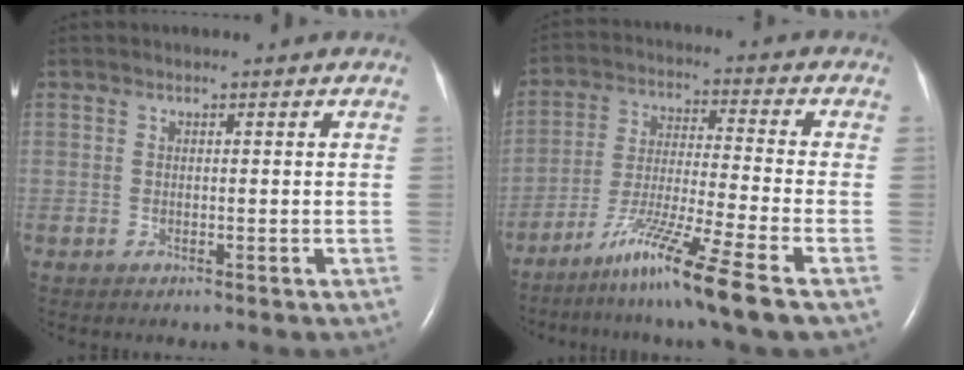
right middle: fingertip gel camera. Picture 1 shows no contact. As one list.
[{"total": 11.6, "force": [-7.9, -1.9, 8.3], "torque": [-0.160, -0.039, -0.144]}]